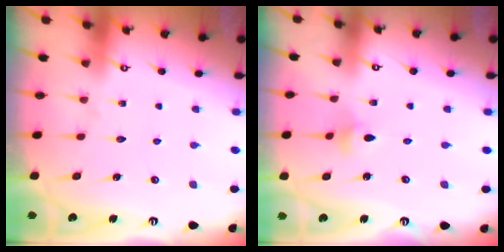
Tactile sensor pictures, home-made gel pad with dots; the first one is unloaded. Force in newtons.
{"total": 2.8, "press": 2.7, "slide": 0.4}